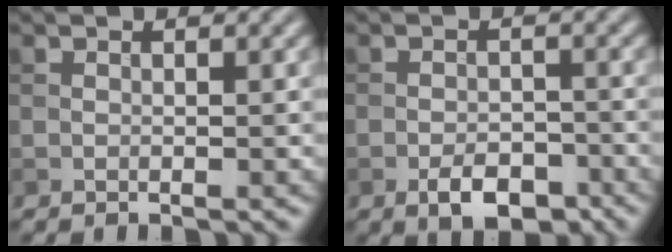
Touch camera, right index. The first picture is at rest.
{"total": 3.9, "force": [-2.2, 2.0, 2.5], "torque": [-0.035, -0.003, -0.038]}